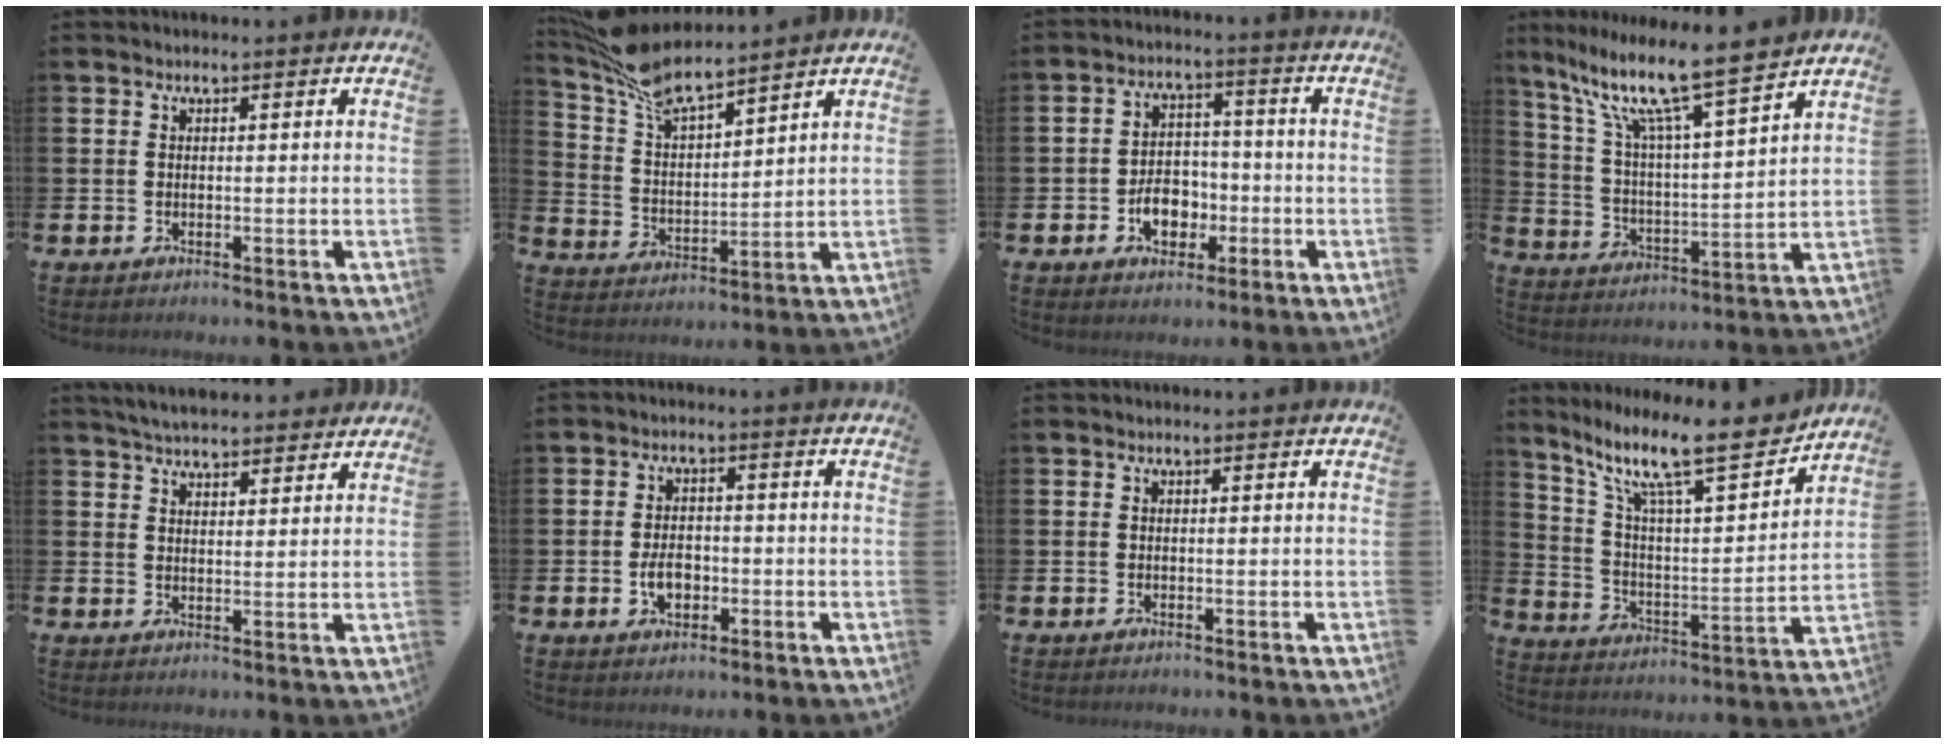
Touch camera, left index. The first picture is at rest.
{"total": 9.0, "force": [8.3, 1.7, 3.2], "torque": [-0.100, -0.042, 0.150]}
{"total": 5.4, "force": [-2.0, 3.9, 3.1], "torque": [-0.042, 0.004, -0.042]}
{"total": 11.9, "force": [9.8, 1.2, 6.5], "torque": [-0.162, -0.061, 0.164]}
{"total": 4.5, "force": [4.4, 0.7, 0.6], "torque": [-0.025, -0.018, 0.081]}
{"total": 3.5, "force": [-1.0, 2.4, 2.4], "torque": [-0.037, 0.000, -0.021]}
{"total": 0.0}
{"total": 13.7, "force": [11.3, 2.9, 7.2], "torque": [-0.164, -0.075, 0.188]}